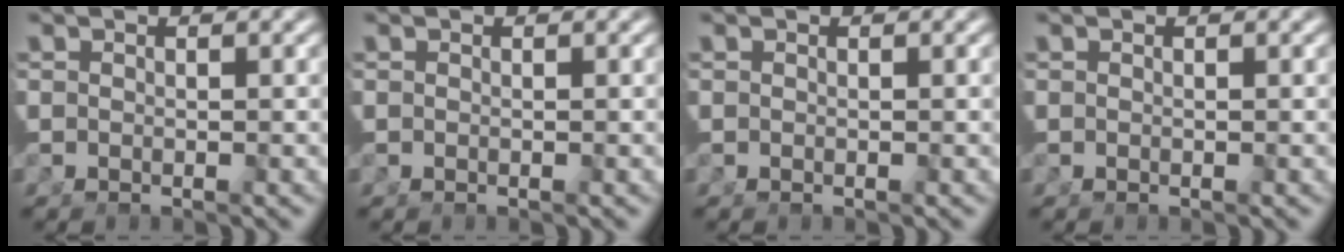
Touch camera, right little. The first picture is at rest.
{"total": 0.0}
{"total": 0.0}
{"total": 0.0}